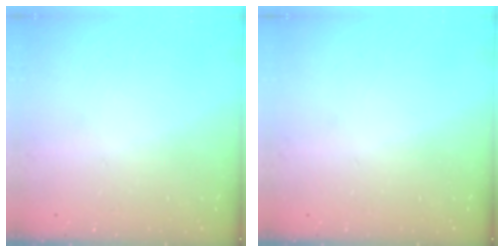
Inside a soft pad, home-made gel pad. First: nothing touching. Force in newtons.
{"total": 0.0}